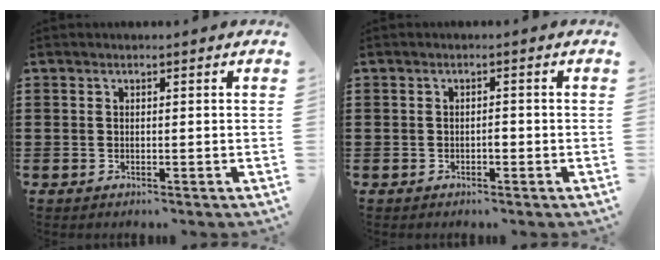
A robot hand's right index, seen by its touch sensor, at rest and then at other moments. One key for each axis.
{"total": 1.2, "fx": -0.5, "fy": 0.5, "fz": 1.0, "tx": -0.021, "ty": -0.002, "tz": -0.010}